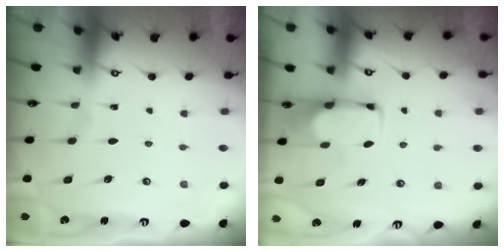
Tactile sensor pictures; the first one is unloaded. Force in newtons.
{"total": 1.8, "press": 1.7, "slide": 0.6}